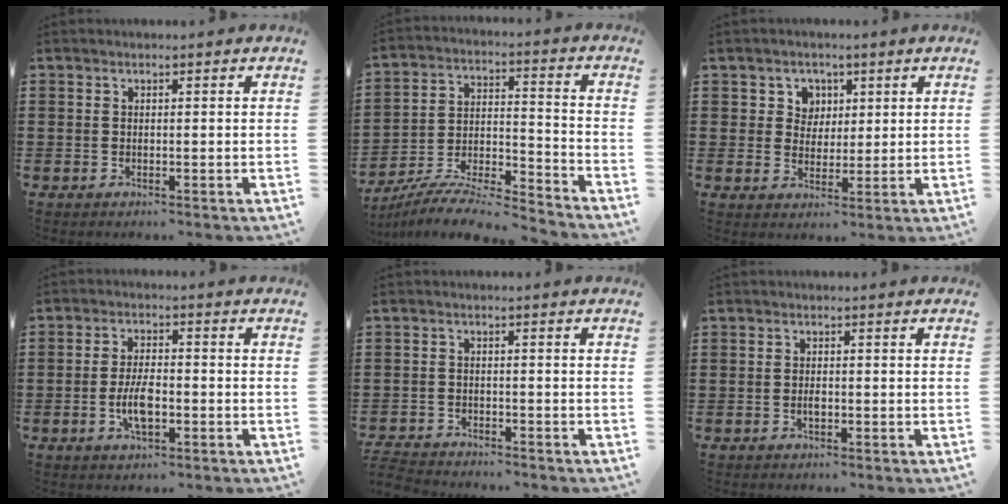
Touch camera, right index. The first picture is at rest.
{"total": 8.1, "force": [-7.5, 0.7, 3.0], "torque": [-0.055, 0.003, -0.148]}
{"total": 4.0, "force": [1.5, 3.7, 0.6], "torque": [-0.025, 0.012, 0.024]}
{"total": 5.6, "force": [-1.4, 2.0, 5.0], "torque": [-0.108, -0.002, -0.028]}
{"total": 2.7, "force": [-2.7, 0.2, -0.1], "torque": [-0.013, -0.004, -0.061]}
{"total": 1.5, "force": [-0.4, 0.5, 1.4], "torque": [-0.028, -0.004, -0.005]}